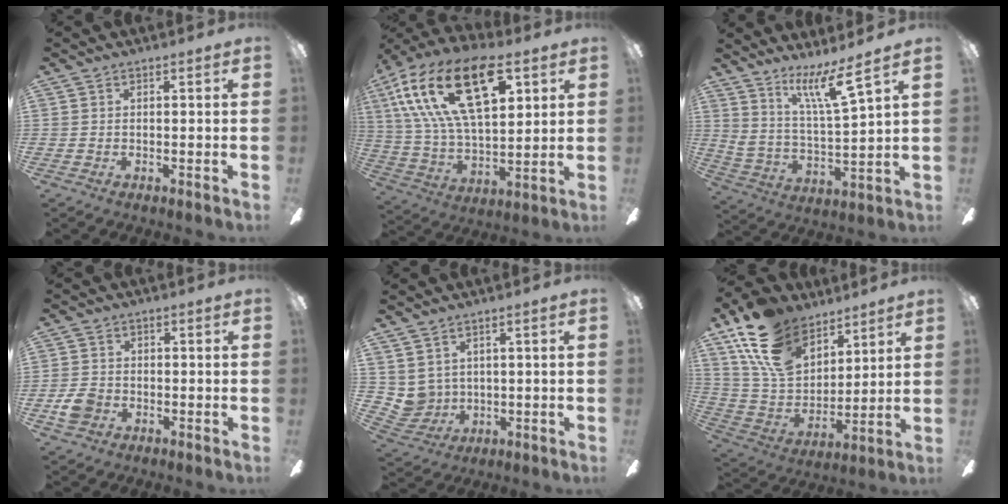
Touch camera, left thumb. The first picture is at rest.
{"total": 25.9, "force": [11.9, 13.0, 19.0], "torque": [-0.371, -0.040, 0.198]}
{"total": 12.1, "force": [9.1, 1.0, 7.9], "torque": [-0.152, -0.055, 0.152]}
{"total": 4.9, "force": [-1.8, 3.8, 2.4], "torque": [-0.058, 0.008, -0.036]}
{"total": 4.9, "force": [2.8, 4.0, 0.2], "torque": [-0.034, -0.020, 0.059]}
{"total": 19.0, "force": [12.4, 11.2, 9.1], "torque": [-0.196, -0.055, 0.232]}